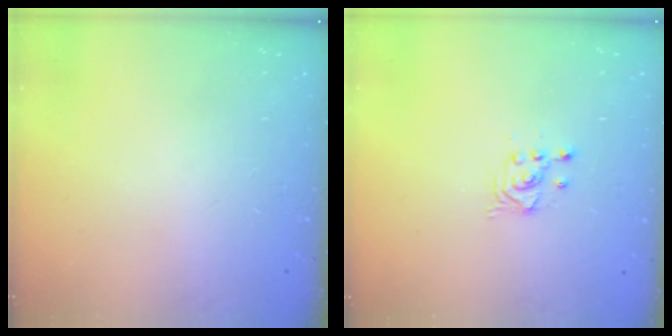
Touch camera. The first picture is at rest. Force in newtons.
{"total": 2.7, "press": 2.7, "slide": 0.2}